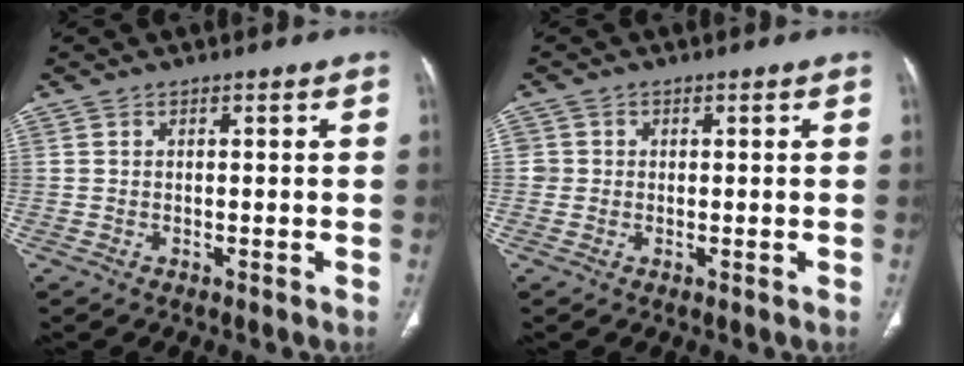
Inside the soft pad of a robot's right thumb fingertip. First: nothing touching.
{"total": 1.7, "force": [0.0, 1.7, 0.1], "torque": [0.011, 0.006, -0.001]}